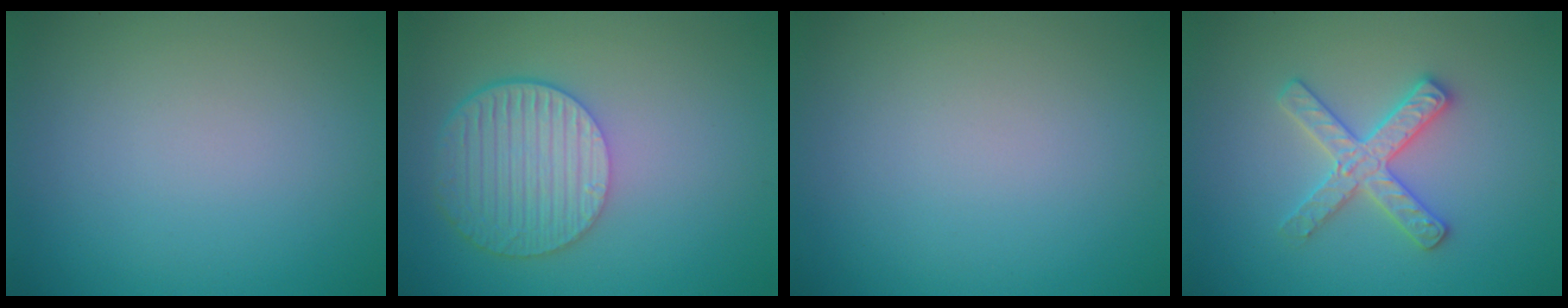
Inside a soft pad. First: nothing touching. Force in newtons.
{"total": 6.2, "press": 4.6, "slide": 4.2}
{"total": 0.0}
{"total": 2.9, "press": 2.9, "slide": 0.5}